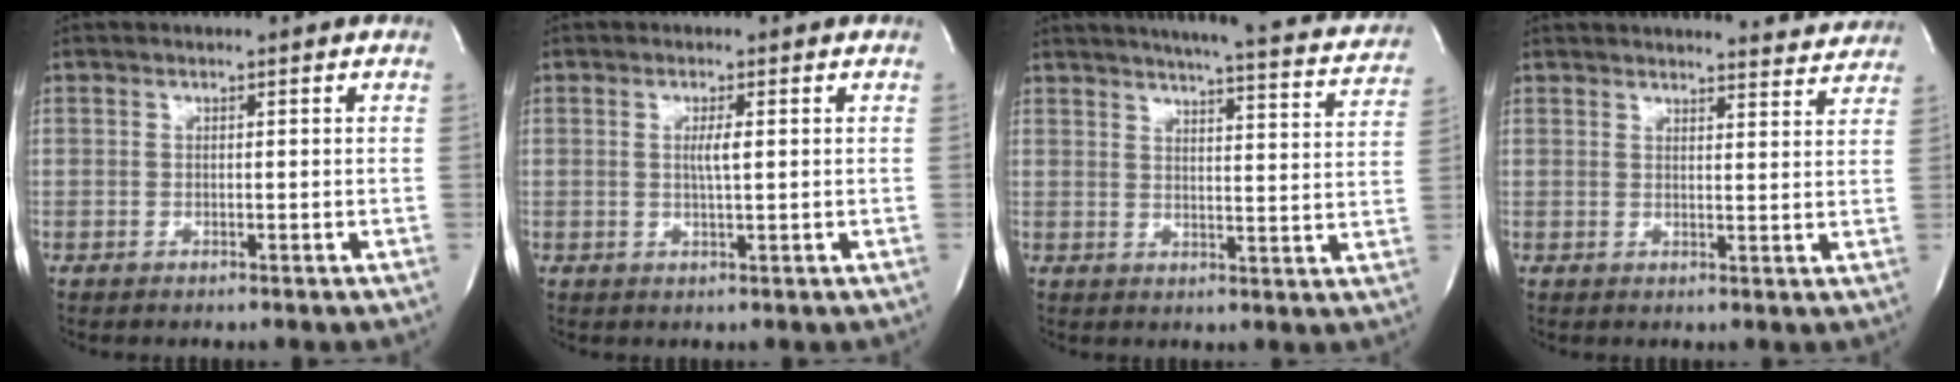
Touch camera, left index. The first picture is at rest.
{"total": 2.1, "force": [0.4, 0.0, 2.1], "torque": [-0.042, -0.001, 0.006]}
{"total": 22.5, "force": [20.4, 2.4, 9.1], "torque": [-0.127, -0.042, 0.234]}
{"total": 11.3, "force": [11.0, 1.6, 2.1], "torque": [-0.011, -0.006, 0.115]}